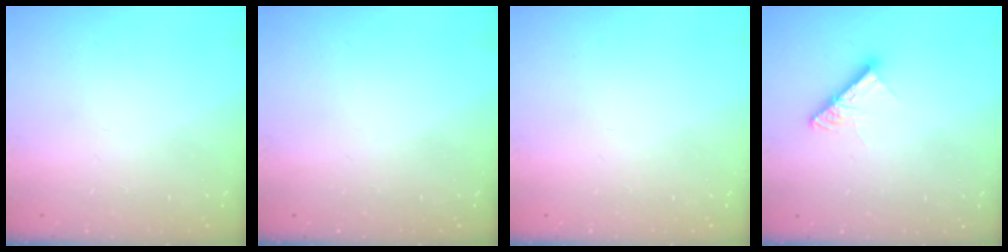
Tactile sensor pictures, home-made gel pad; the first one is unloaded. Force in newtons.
{"total": 0.0}
{"total": 0.0}
{"total": 9.5, "press": 9.4, "slide": 1.0}